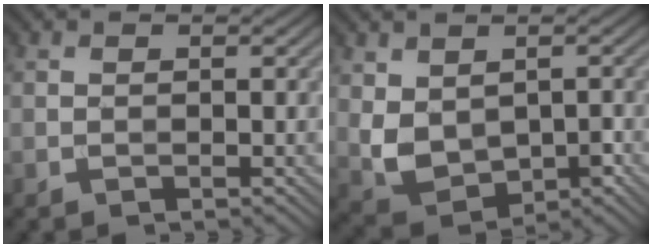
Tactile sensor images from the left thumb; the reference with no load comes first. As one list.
[{"total": 5.9, "force": [0.1, 4.2, 4.2], "torque": [-0.093, -0.018, 0.011]}]